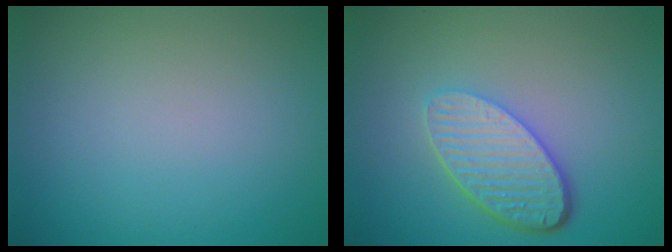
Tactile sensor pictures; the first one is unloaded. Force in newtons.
{"total": 5.3, "press": 3.9, "slide": 3.6}